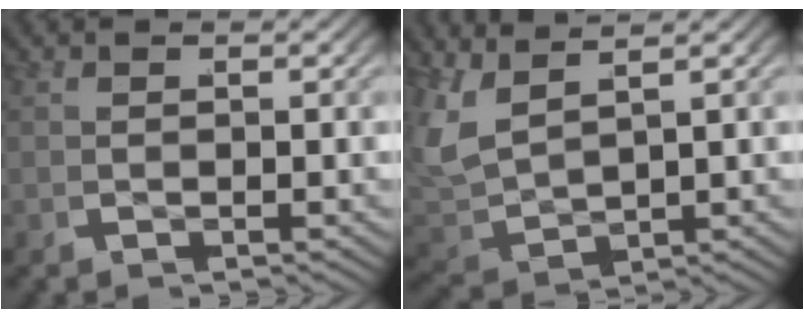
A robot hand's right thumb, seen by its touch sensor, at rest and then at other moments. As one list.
[{"total": 5.8, "force": [1.6, 3.9, 4.0], "torque": [-0.112, -0.018, 0.042]}]